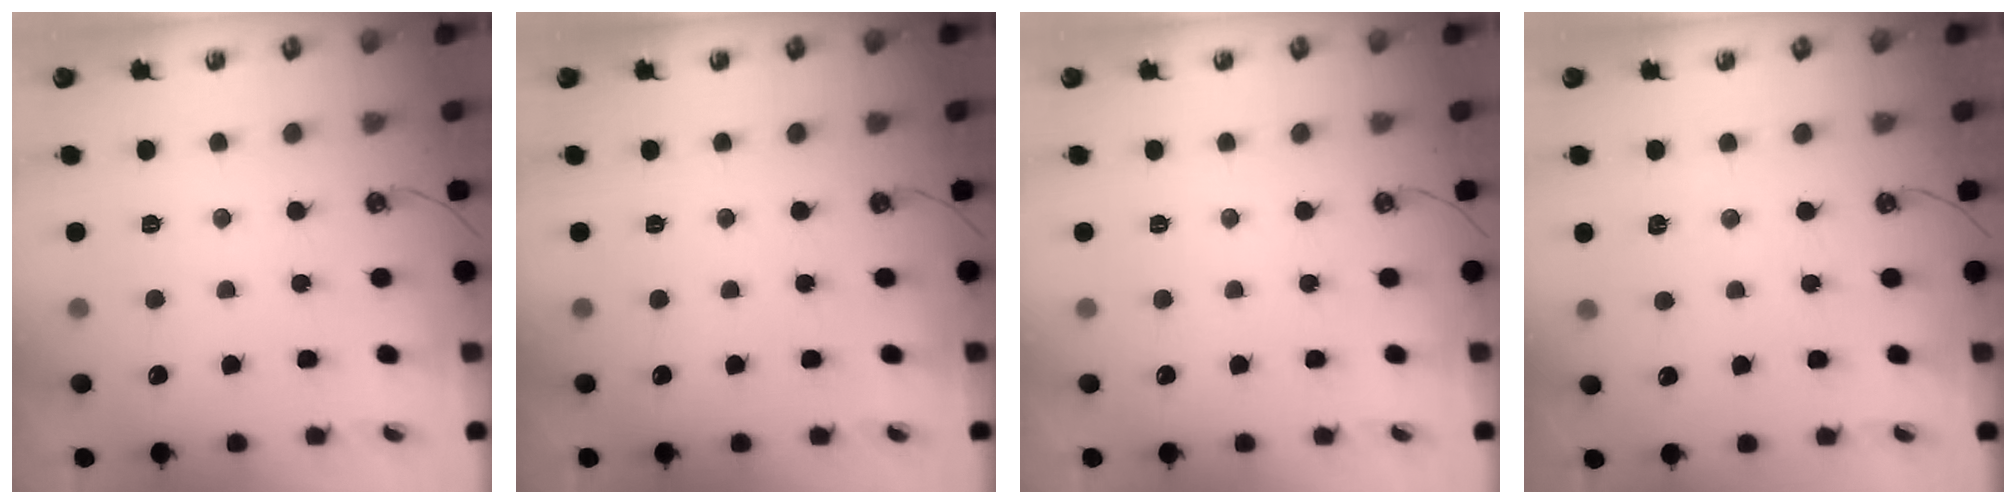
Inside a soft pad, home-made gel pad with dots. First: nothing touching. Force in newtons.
{"total": 0.0}
{"total": 0.0}
{"total": 3.0, "press": 3.0, "slide": 0.4}